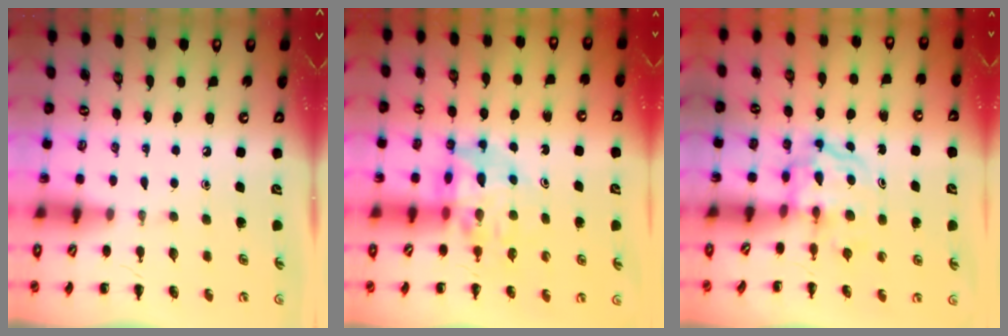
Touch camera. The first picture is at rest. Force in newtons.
{"total": 10.5, "press": 10.0, "slide": 3.1}
{"total": 3.7, "press": 3.6, "slide": 0.4}